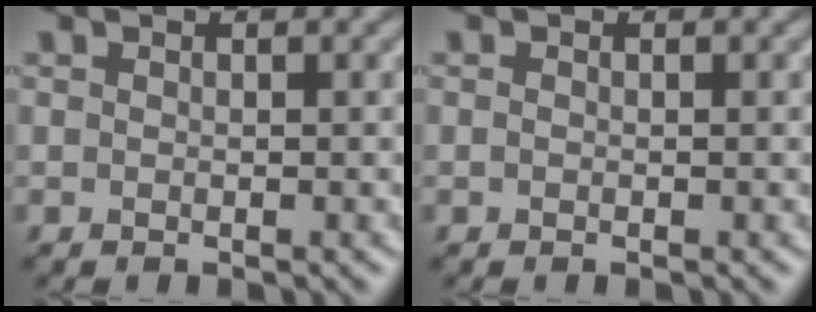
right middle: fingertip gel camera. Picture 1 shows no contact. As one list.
[{"total": 0.0}]